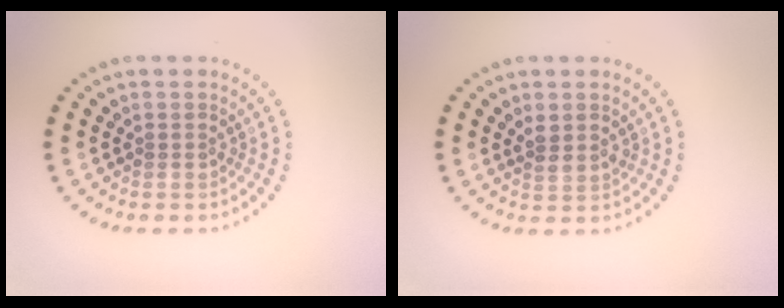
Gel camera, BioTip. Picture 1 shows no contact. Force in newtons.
{"total": 1.1, "press": 0.9, "slide": 0.7}